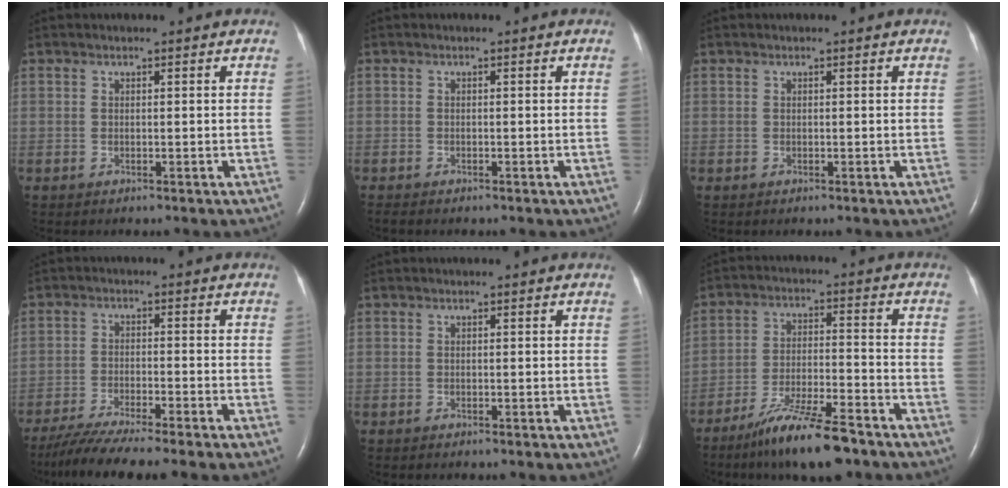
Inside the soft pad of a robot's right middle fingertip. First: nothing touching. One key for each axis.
{"total": 0.8, "fx": -0.6, "fy": -0.2, "fz": 0.4, "tx": -0.006, "ty": 0.001, "tz": -0.013}
{"total": 0.0}
{"total": 8.9, "fx": -7.5, "fy": -1.1, "fz": 4.7, "tx": -0.074, "ty": -0.030, "tz": -0.126}
{"total": 0.0}
{"total": 11.5, "fx": -8.7, "fy": 1.1, "fz": 7.4, "tx": -0.134, "ty": -0.025, "tz": -0.151}